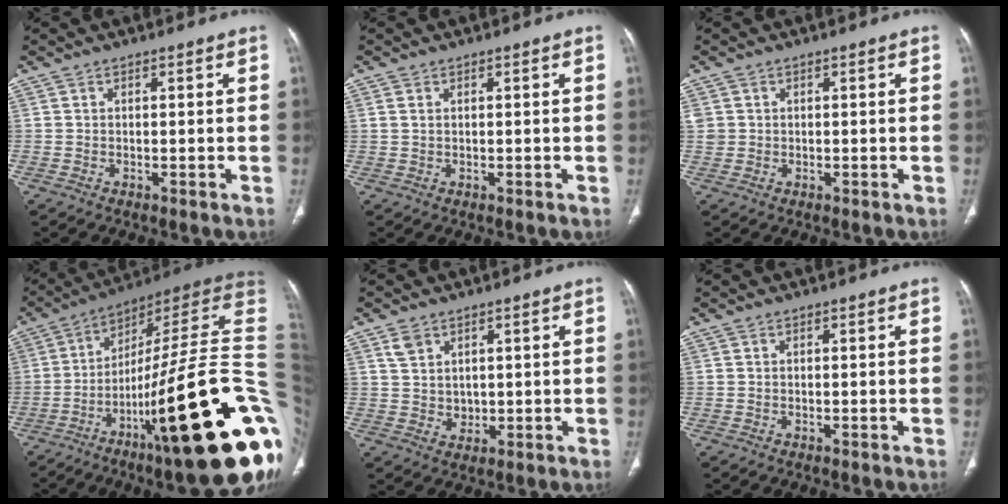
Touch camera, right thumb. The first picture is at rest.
{"total": 0.9, "force": [0.4, 0.5, 0.5], "torque": [-0.015, 0.003, 0.010]}
{"total": 1.8, "force": [0.4, 1.7, 0.5], "torque": [-0.003, 0.004, 0.010]}
{"total": 34.8, "force": [-8.7, 6.6, 33.1], "torque": [-0.388, 0.050, -0.138]}
{"total": 4.2, "force": [2.3, 3.1, 1.7], "torque": [-0.021, -0.015, 0.055]}
{"total": 0.0}